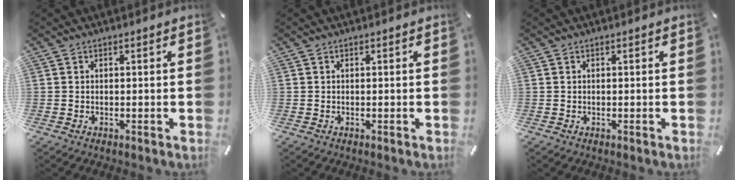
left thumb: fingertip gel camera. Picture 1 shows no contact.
{"total": 0.0}
{"total": 0.0}